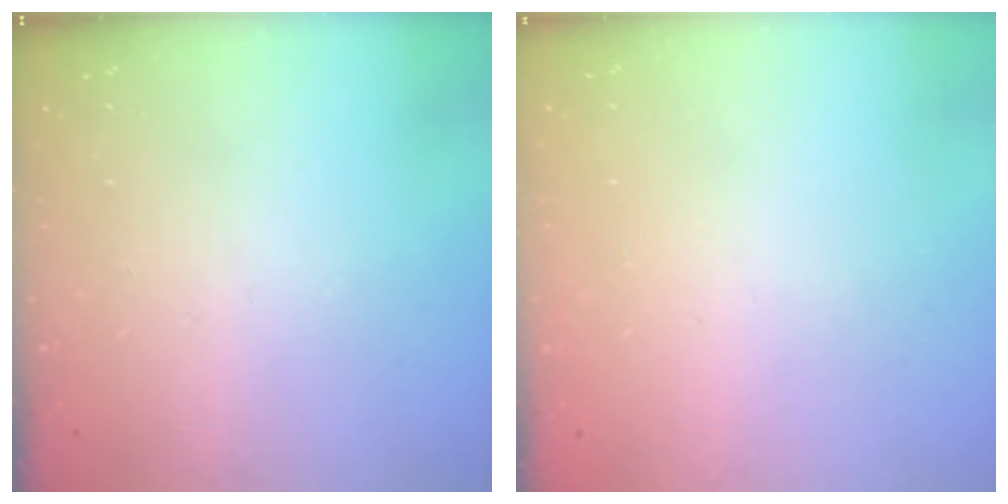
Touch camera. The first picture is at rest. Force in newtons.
{"total": 0.9, "press": 0.9, "slide": 0.0}